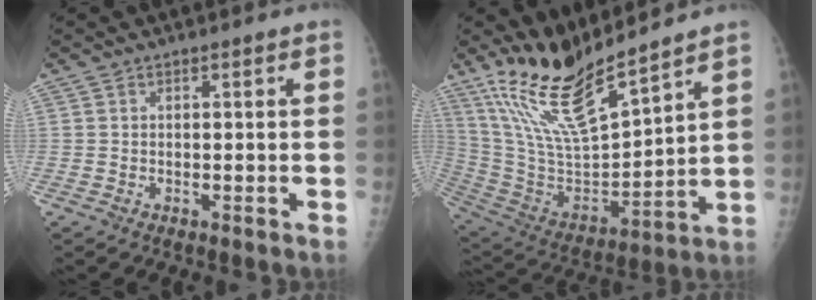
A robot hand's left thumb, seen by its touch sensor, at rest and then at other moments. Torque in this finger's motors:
{"motor_torque": [0.40, 0.39, 1.52, -1.25, 0.52]}